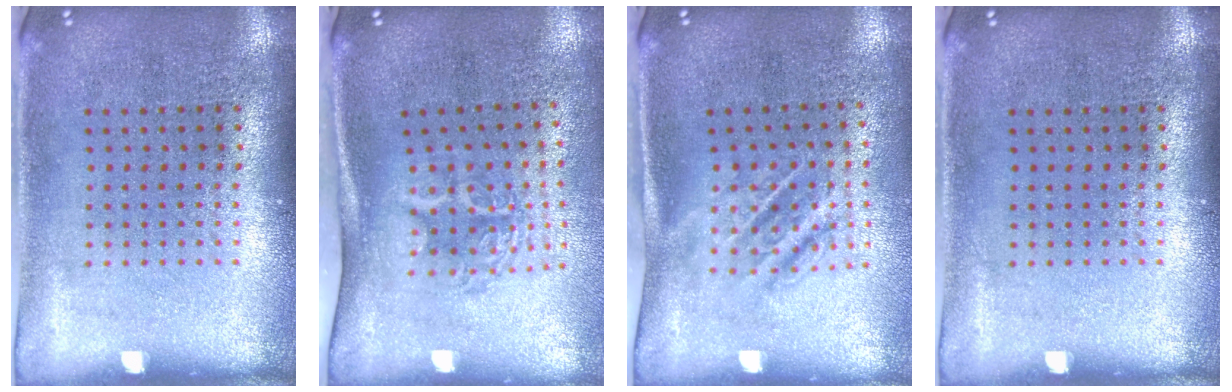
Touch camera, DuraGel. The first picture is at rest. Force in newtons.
{"total": 1.8, "press": 1.2, "slide": 1.4}
{"total": 1.7, "press": 1.1, "slide": 1.2}
{"total": 0.0}